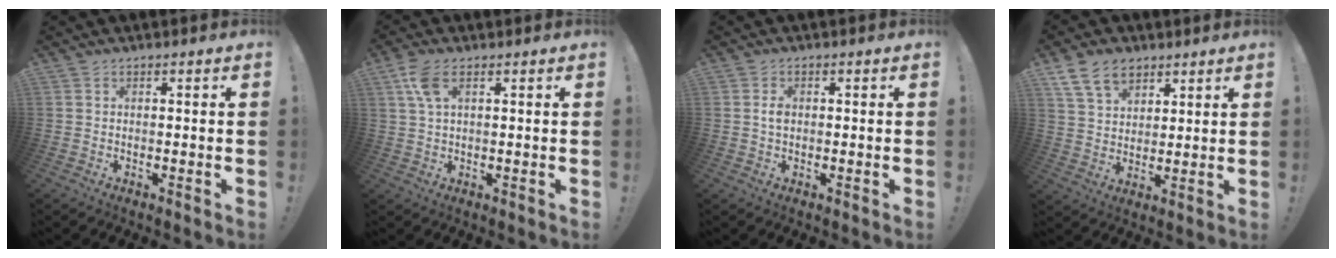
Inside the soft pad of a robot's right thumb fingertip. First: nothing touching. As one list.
[{"total": 6.0, "force": [2.6, 2.3, 5.0], "torque": [-0.094, 0.001, 0.047]}, {"total": 2.1, "force": [0.0, 1.3, 1.7], "torque": [-0.027, 0.003, -0.002]}, {"total": 11.2, "force": [6.8, 7.3, 5.2], "torque": [-0.086, -0.027, 0.130]}]